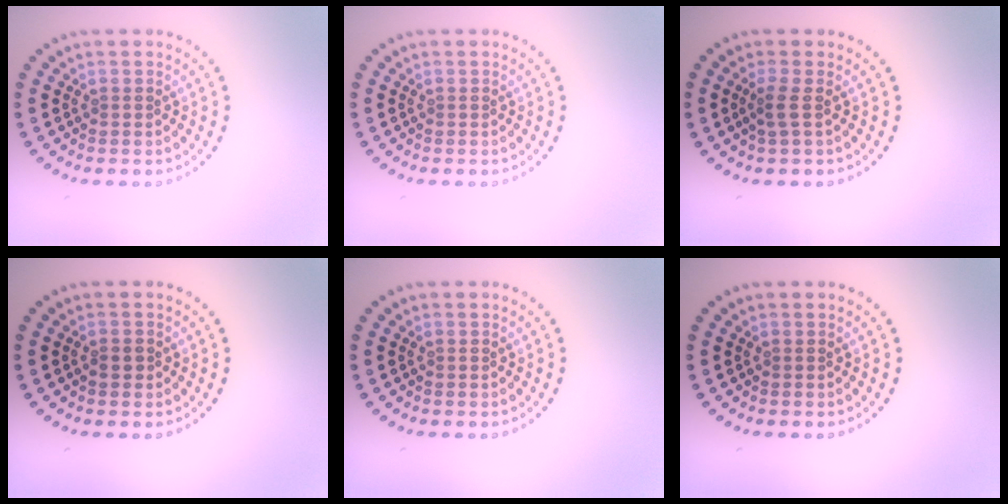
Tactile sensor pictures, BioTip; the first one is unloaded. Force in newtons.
{"total": 0.0}
{"total": 1.6, "press": 1.1, "slide": 1.1}
{"total": 1.0, "press": 1.0, "slide": 0.3}
{"total": 0.0}
{"total": 0.0}